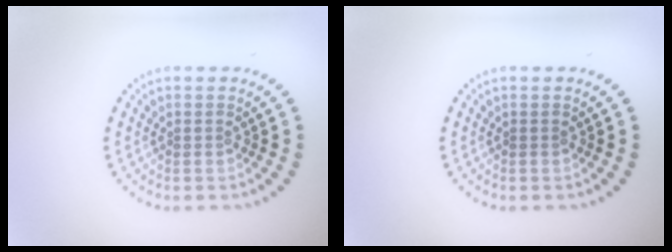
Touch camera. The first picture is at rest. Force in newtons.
{"total": 0.0}